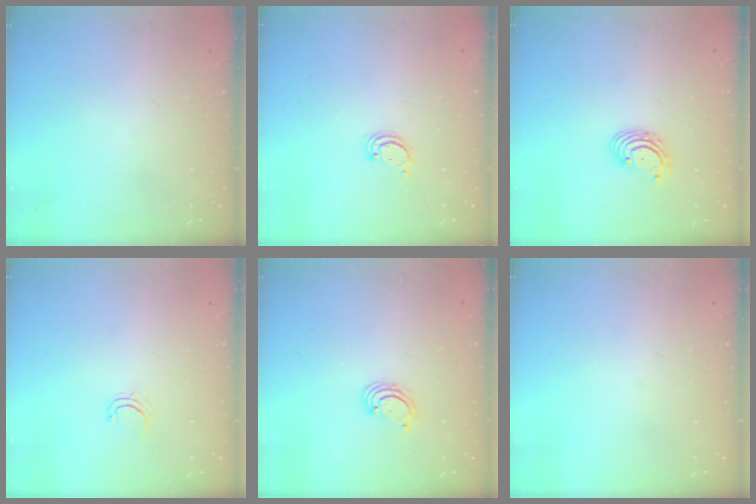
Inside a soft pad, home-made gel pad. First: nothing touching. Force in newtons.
{"total": 2.2, "press": 2.2, "slide": 0.2}
{"total": 2.9, "press": 2.9, "slide": 0.1}
{"total": 4.1, "press": 4.1, "slide": 0.7}
{"total": 2.8, "press": 2.8, "slide": 0.3}
{"total": 0.0}